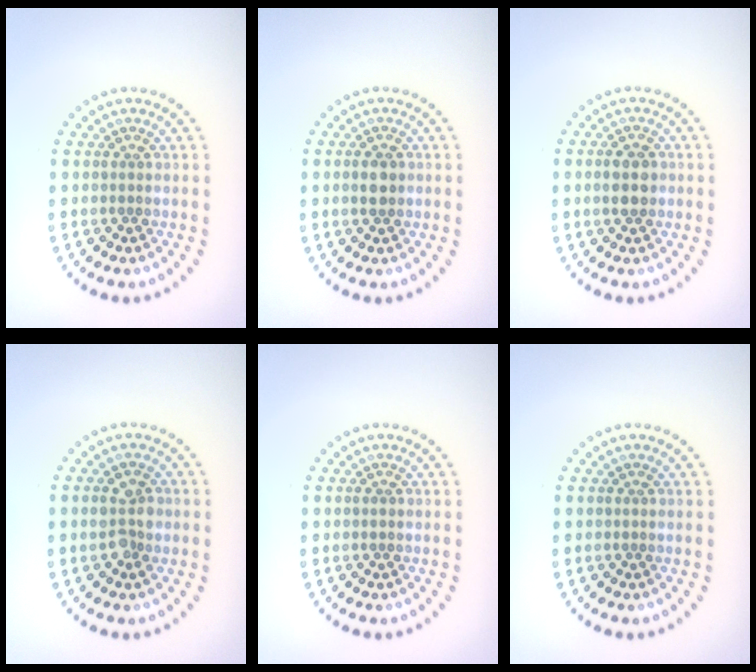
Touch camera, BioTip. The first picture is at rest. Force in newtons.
{"total": 2.2, "press": 2.2, "slide": 0.0}
{"total": 2.9, "press": 2.9, "slide": 0.1}
{"total": 2.5, "press": 2.5, "slide": 0.1}
{"total": 0.5, "press": 0.5, "slide": 0.1}
{"total": 0.0}